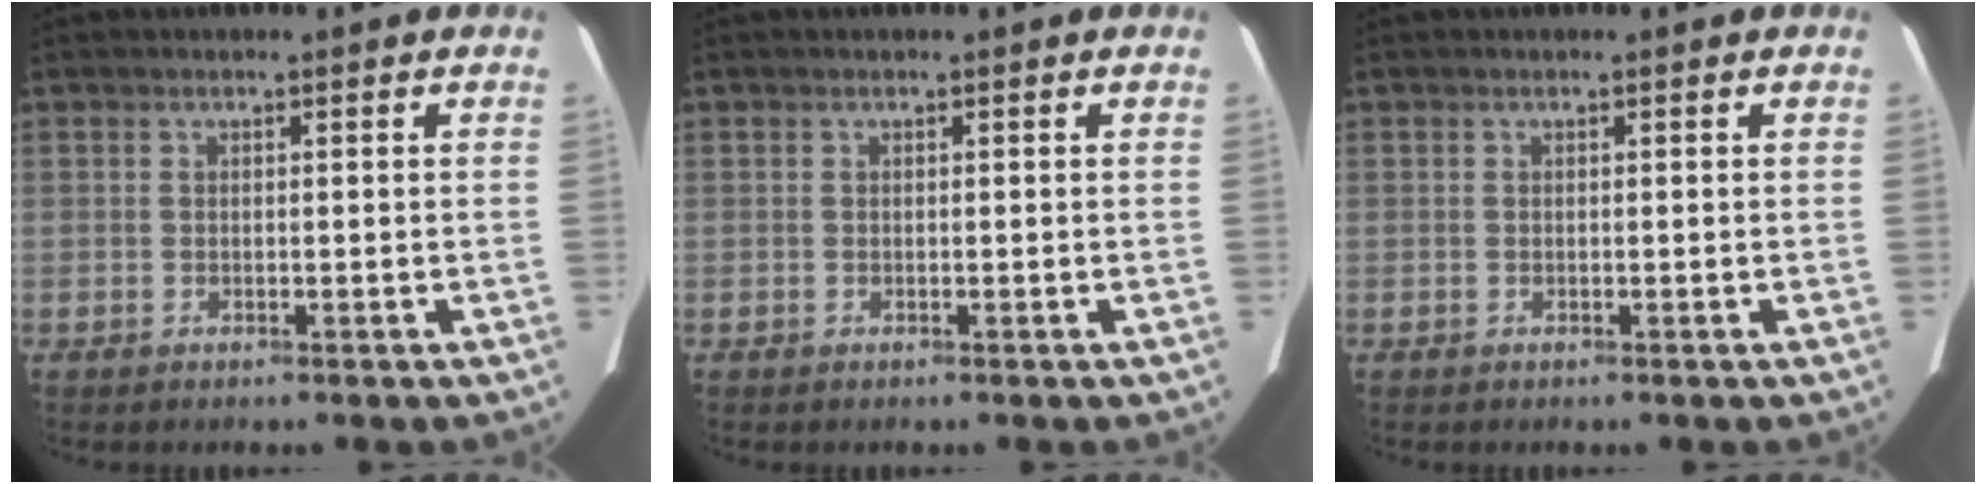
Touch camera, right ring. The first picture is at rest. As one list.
[{"total": 0.0}, {"total": 0.0}]